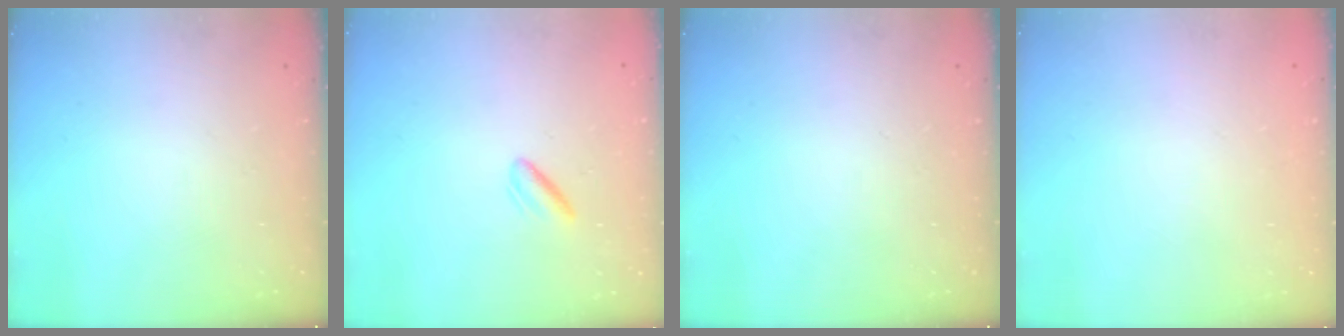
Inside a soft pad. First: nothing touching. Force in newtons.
{"total": 3.0, "press": 2.7, "slide": 1.3}
{"total": 0.0}
{"total": 2.1, "press": 2.1, "slide": 0.1}